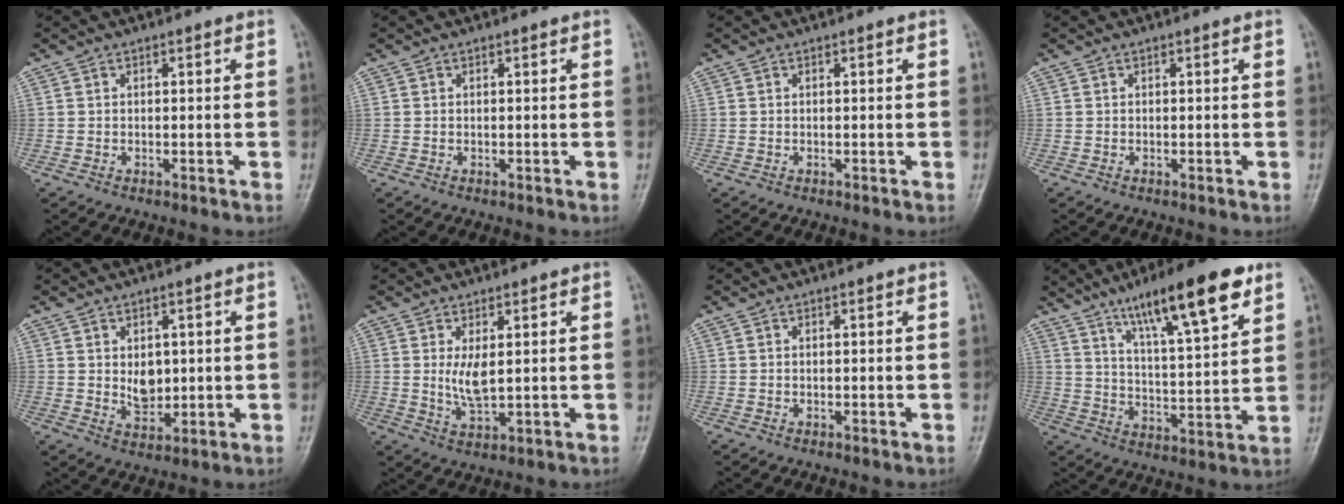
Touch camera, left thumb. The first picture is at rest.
{"total": 0.0}
{"total": 0.0}
{"total": 0.0}
{"total": 4.9, "force": [0.8, 3.5, 3.3], "torque": [-0.036, -0.013, 0.022]}
{"total": 4.5, "force": [1.0, 1.8, 4.0], "torque": [-0.073, -0.017, 0.028]}
{"total": 0.0}
{"total": 17.9, "force": [10.7, 3.8, 13.9], "torque": [-0.203, -0.043, 0.177]}